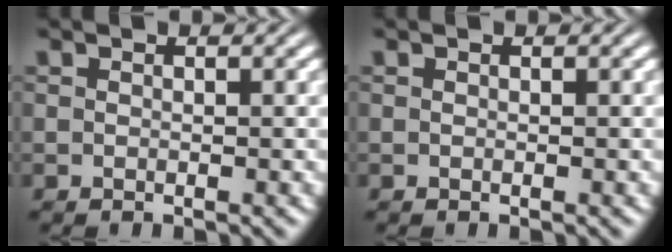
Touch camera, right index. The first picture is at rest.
{"total": 0.0}